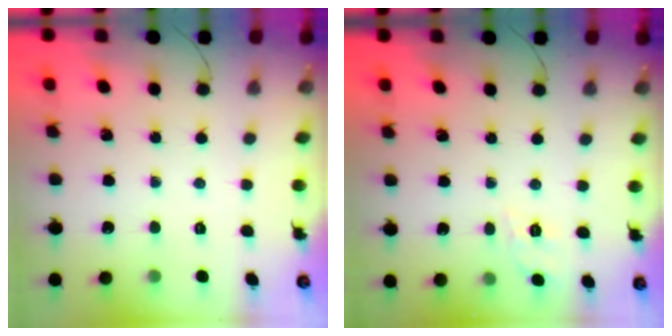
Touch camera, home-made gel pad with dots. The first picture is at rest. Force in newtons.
{"total": 1.9, "press": 0.8, "slide": 1.6}